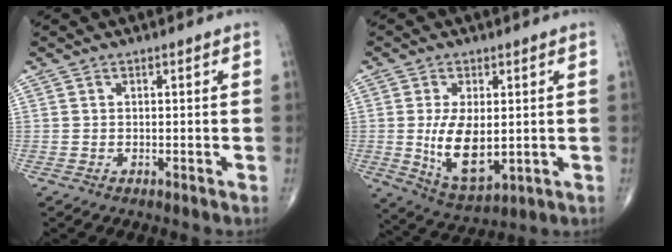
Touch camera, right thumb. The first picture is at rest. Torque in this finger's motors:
{"motor_torque": [1.47, 3.23, 0.82, 0.60, 0.37]}